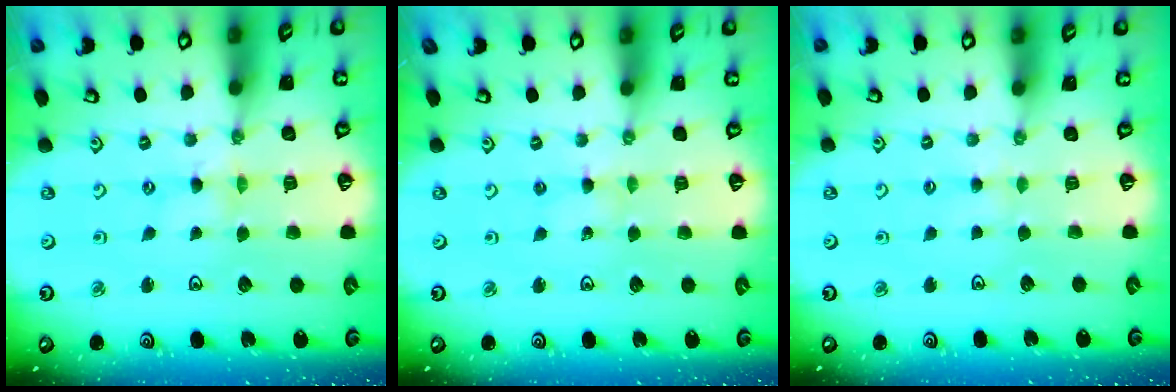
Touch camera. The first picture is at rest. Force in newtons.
{"total": 3.1, "press": 3.1, "slide": 0.4}
{"total": 2.2, "press": 2.2, "slide": 0.4}